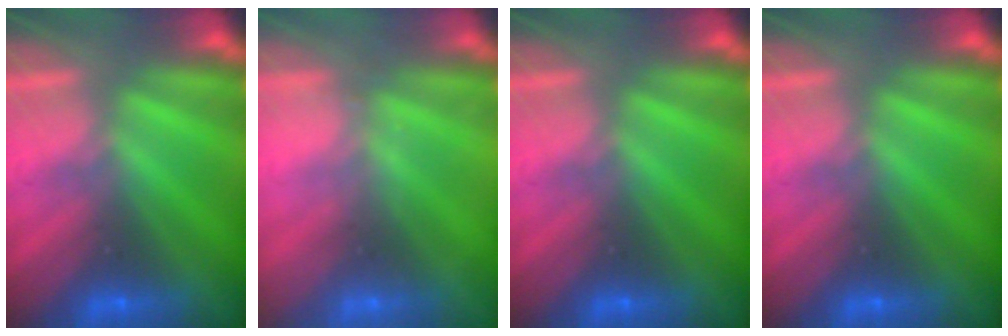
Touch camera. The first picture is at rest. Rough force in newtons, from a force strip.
{"total": 2.1}
{"total": 0.0}
{"total": 0.0}